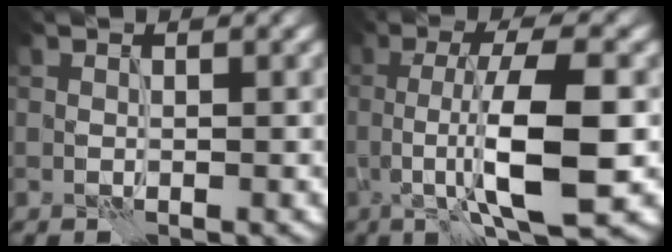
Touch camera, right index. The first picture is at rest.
{"total": 9.2, "force": [-1.2, 2.5, 8.7], "torque": [-0.131, 0.000, -0.021]}